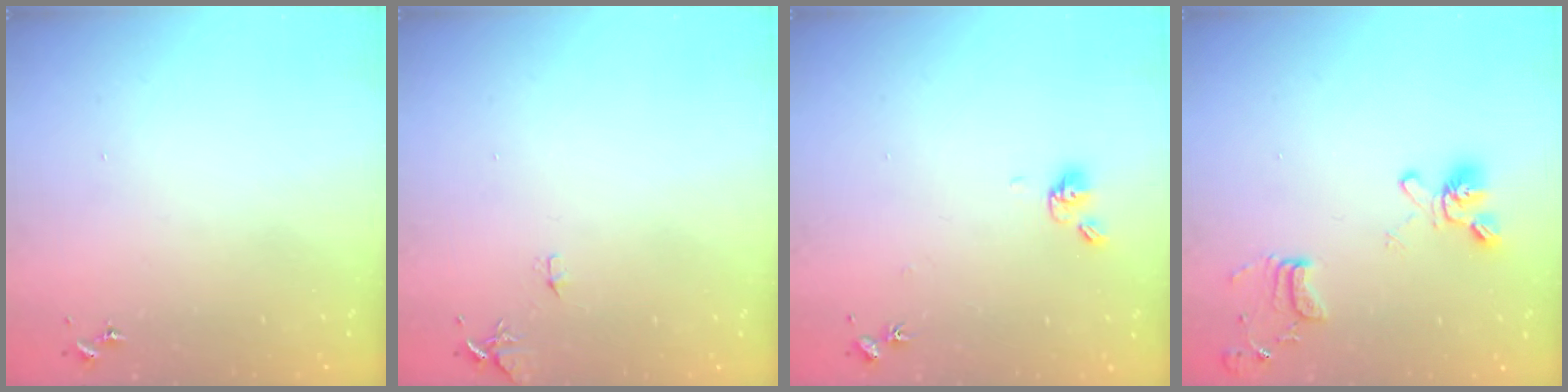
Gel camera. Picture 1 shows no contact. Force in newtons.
{"total": 6.9, "press": 6.9, "slide": 0.8}
{"total": 7.0, "press": 6.7, "slide": 2.1}
{"total": 13.4, "press": 13.2, "slide": 2.2}